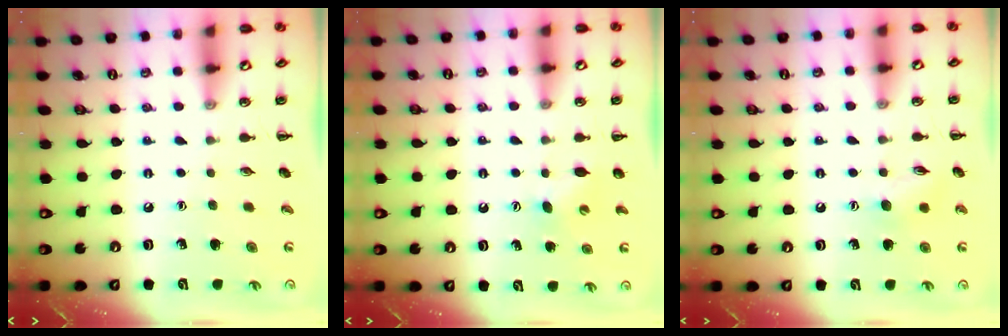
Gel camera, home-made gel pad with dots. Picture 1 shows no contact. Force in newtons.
{"total": 4.2, "press": 4.1, "slide": 1.1}
{"total": 7.7, "press": 7.7, "slide": 0.9}